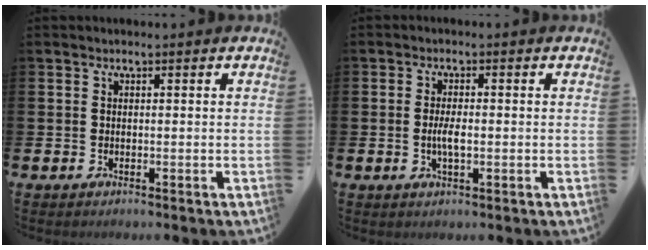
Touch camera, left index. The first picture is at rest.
{"total": 2.8, "force": [-0.2, 1.0, 2.6], "torque": [-0.045, 0.000, -0.006]}